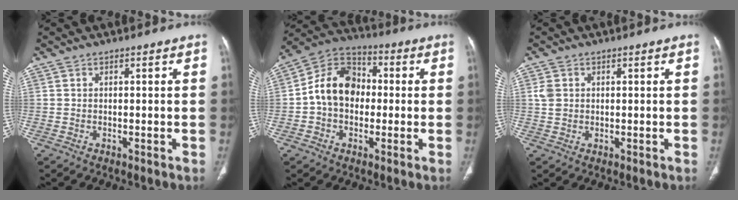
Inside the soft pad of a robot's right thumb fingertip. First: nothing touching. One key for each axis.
{"total": 12.3, "fx": -0.4, "fy": 9.5, "fz": 7.9, "tx": -0.117, "ty": 0.037, "tz": -0.019}
{"total": 2.4, "fx": 0.5, "fy": 1.9, "fz": 1.3, "tx": -0.025, "ty": 0.000, "tz": 0.014}